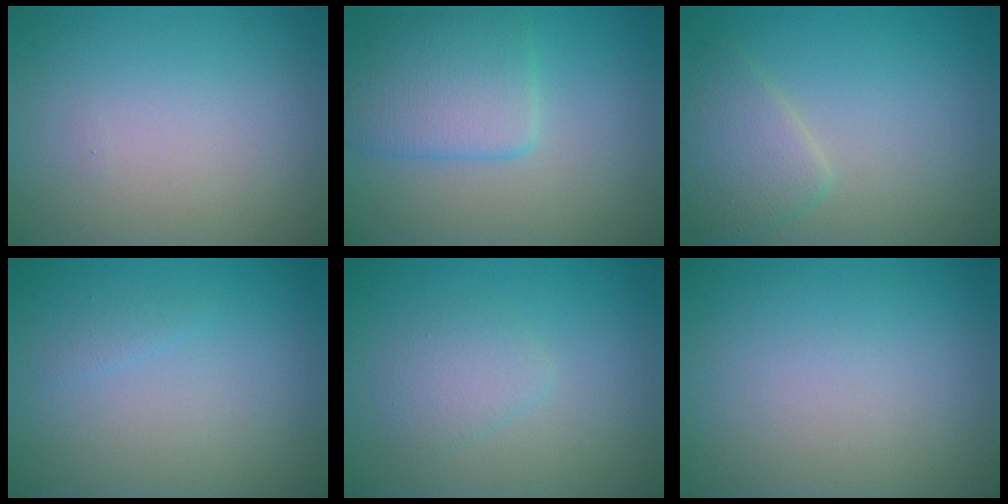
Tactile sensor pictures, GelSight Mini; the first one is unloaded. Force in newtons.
{"total": 4.4, "press": 4.4, "slide": 0.2}
{"total": 2.9, "press": 2.9, "slide": 0.1}
{"total": 0.6, "press": 0.6, "slide": 0.0}
{"total": 1.9, "press": 1.9, "slide": 0.1}
{"total": 0.0}